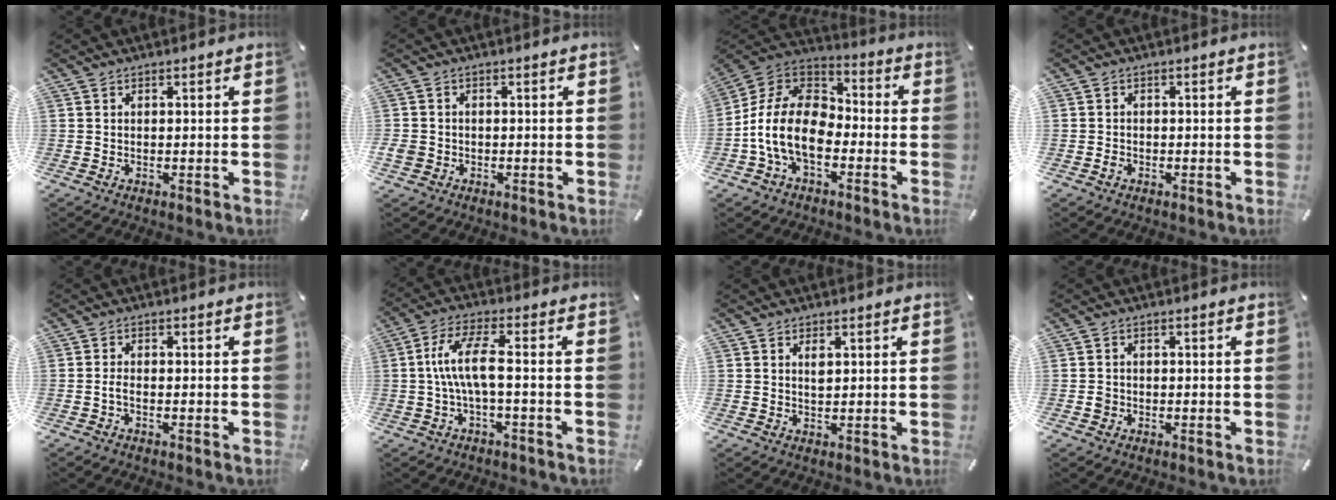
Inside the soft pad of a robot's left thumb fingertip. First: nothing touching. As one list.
[{"total": 2.7, "force": [-0.9, 2.3, 1.1], "torque": [-0.025, 0.002, -0.019]}, {"total": 14.5, "force": [-5.9, 9.1, 9.6], "torque": [-0.215, 0.024, -0.116]}, {"total": 1.9, "force": [-0.8, 1.7, 0.6], "torque": [-0.009, 0.005, -0.018]}, {"total": 1.7, "force": [-0.7, 0.5, 1.4], "torque": [-0.026, 0.002, -0.013]}, {"total": 9.6, "force": [-0.4, 2.2, 9.3], "torque": [-0.192, -0.001, -0.013]}, {"total": 1.6, "force": [0.7, 0.6, 1.3], "torque": [-0.029, 0.000, 0.012]}, {"total": 1.3, "force": [-0.3, 1.3, 0.3], "torque": [-0.008, 0.004, -0.009]}]